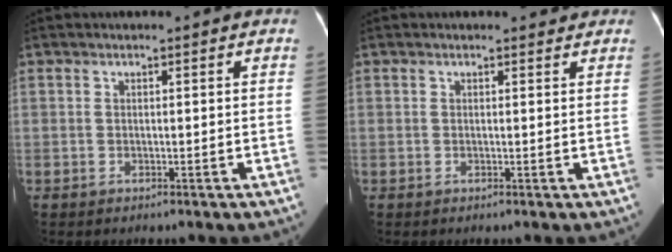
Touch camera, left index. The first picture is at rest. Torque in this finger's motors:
{"motor_torque": [-0.03, -0.21, -0.23, -0.07]}